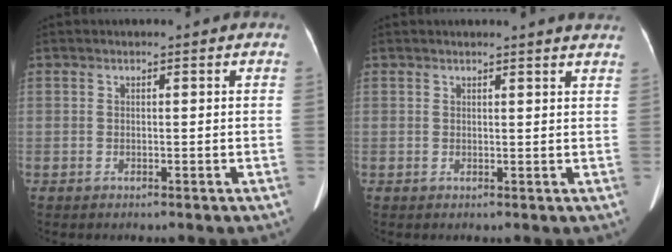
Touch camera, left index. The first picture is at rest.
{"total": 5.0, "force": [4.7, -0.3, 1.6], "torque": [-0.019, -0.001, 0.030]}